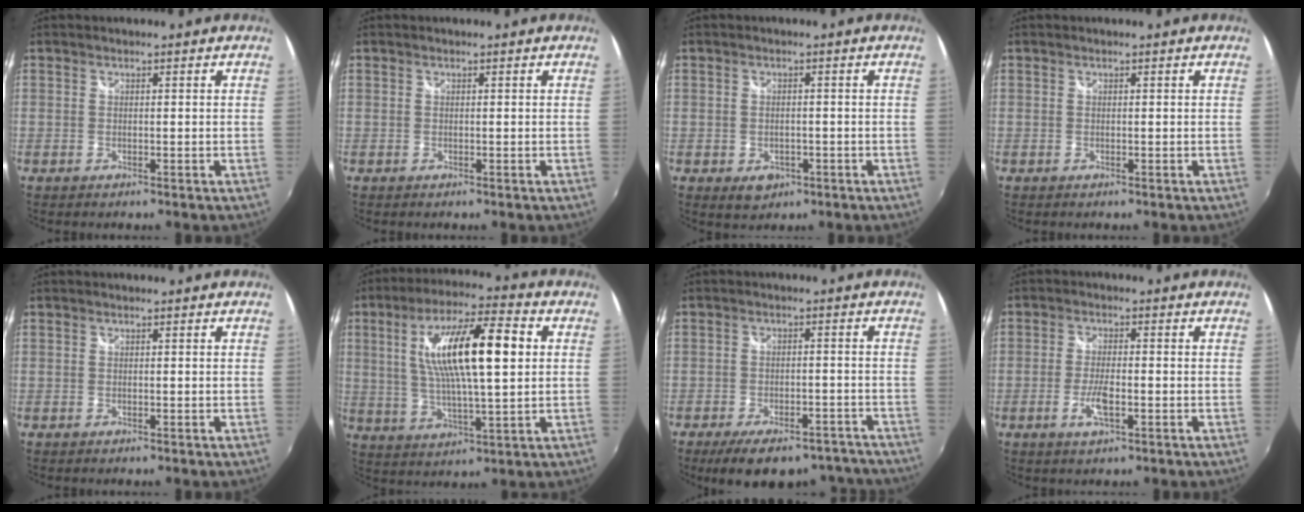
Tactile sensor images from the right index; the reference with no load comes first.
{"total": 0.0}
{"total": 4.0, "force": [-1.5, 2.9, 2.2], "torque": [-0.044, -0.007, -0.017]}
{"total": 0.0}
{"total": 0.0}
{"total": 16.9, "force": [3.5, 3.9, 16.0], "torque": [-0.290, 0.016, 0.063]}
{"total": 15.9, "force": [-13.0, 6.1, 6.7], "torque": [-0.129, 0.005, -0.163]}
{"total": 4.8, "force": [-1.8, 1.2, 4.3], "torque": [-0.092, -0.005, -0.034]}